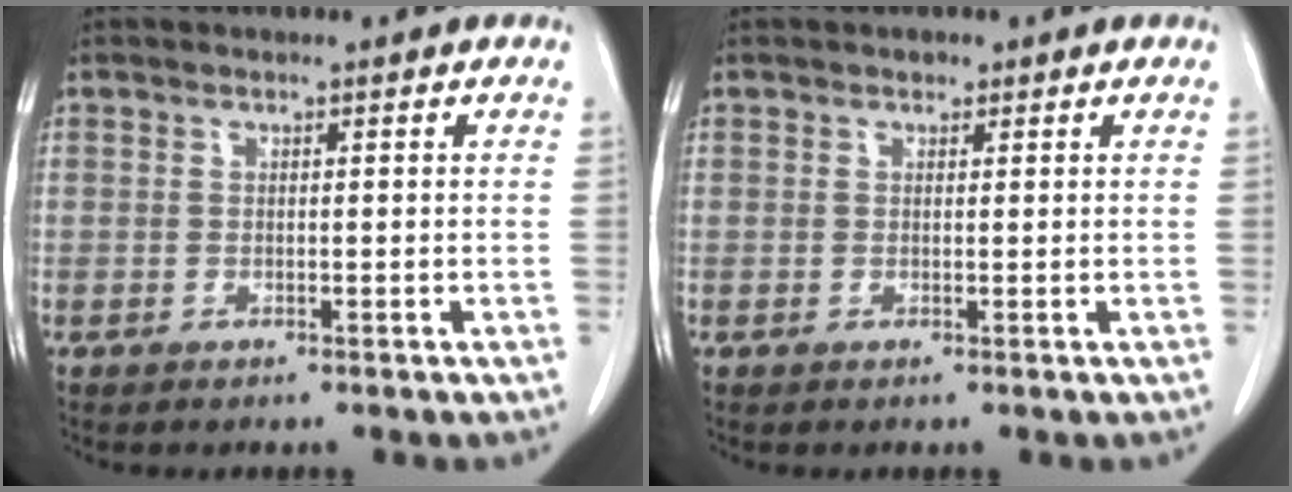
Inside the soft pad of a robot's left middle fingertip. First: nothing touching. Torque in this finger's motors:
{"motor_torque": [0.18, -0.16, -0.01, 0.00]}